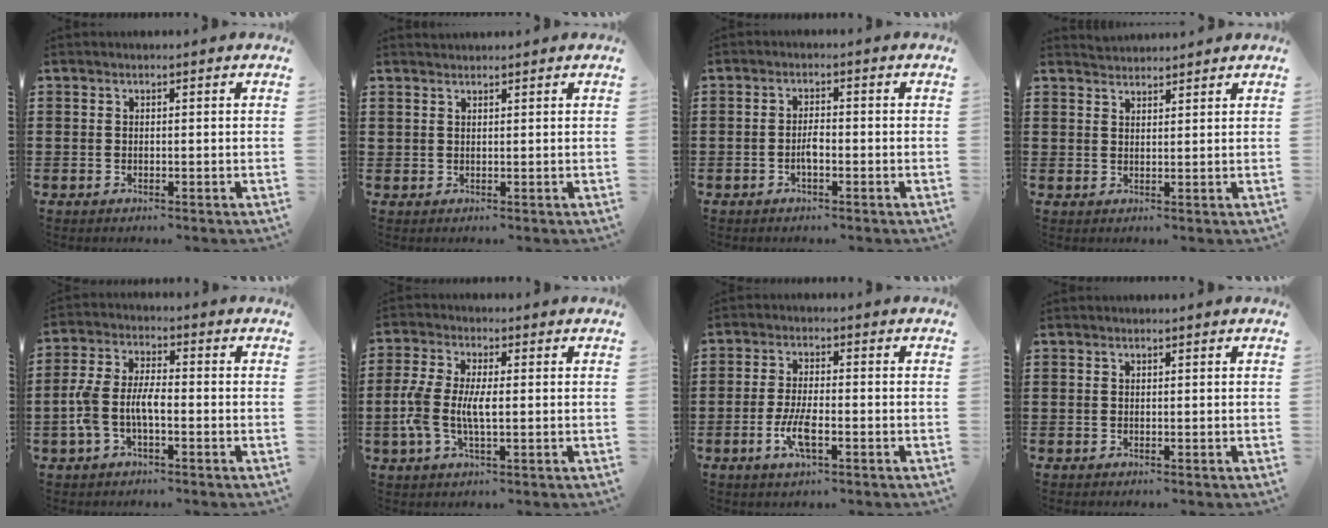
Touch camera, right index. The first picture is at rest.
{"total": 1.3, "force": [1.2, 0.5, -0.2], "torque": [0.001, 0.001, 0.024]}
{"total": 2.3, "force": [-0.9, 0.8, 2.0], "torque": [-0.045, 0.002, -0.019]}
{"total": 1.9, "force": [1.9, 0.1, -0.5], "torque": [0.006, 0.003, 0.038]}
{"total": 6.2, "force": [-1.7, 2.9, 5.2], "torque": [-0.124, 0.000, -0.040]}
{"total": 6.1, "force": [-0.7, 2.5, 5.6], "torque": [-0.133, -0.006, -0.021]}
{"total": 5.4, "force": [-2.0, 1.6, 4.8], "torque": [-0.105, -0.005, -0.042]}
{"total": 0.0}